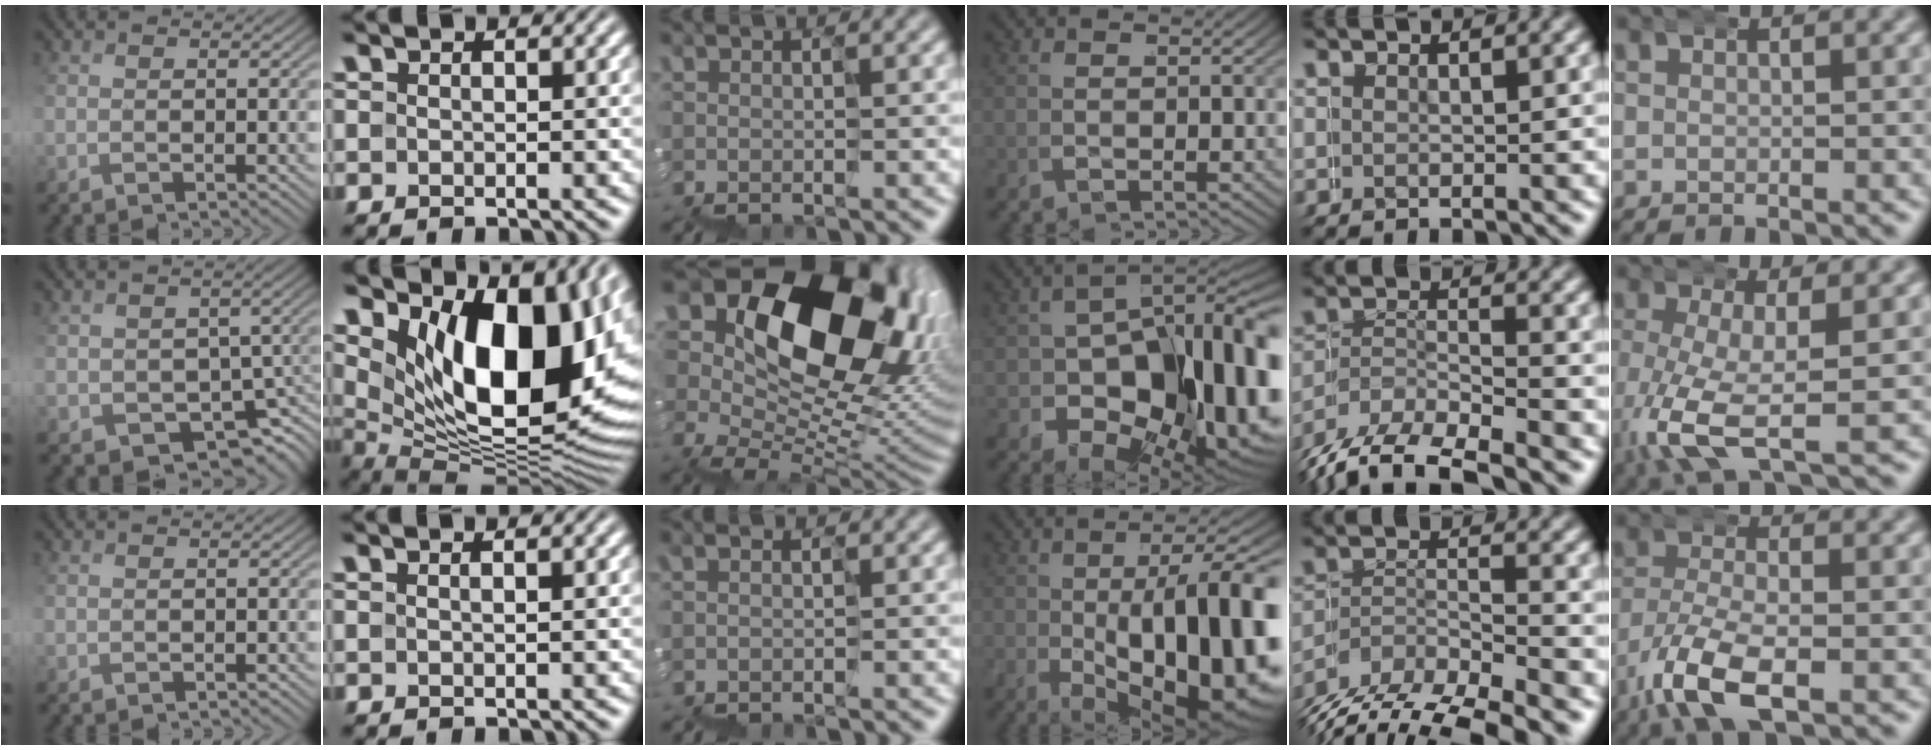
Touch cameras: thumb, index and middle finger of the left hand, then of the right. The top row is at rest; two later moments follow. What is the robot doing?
{"motion": "wrap", "object": "duck tape"}